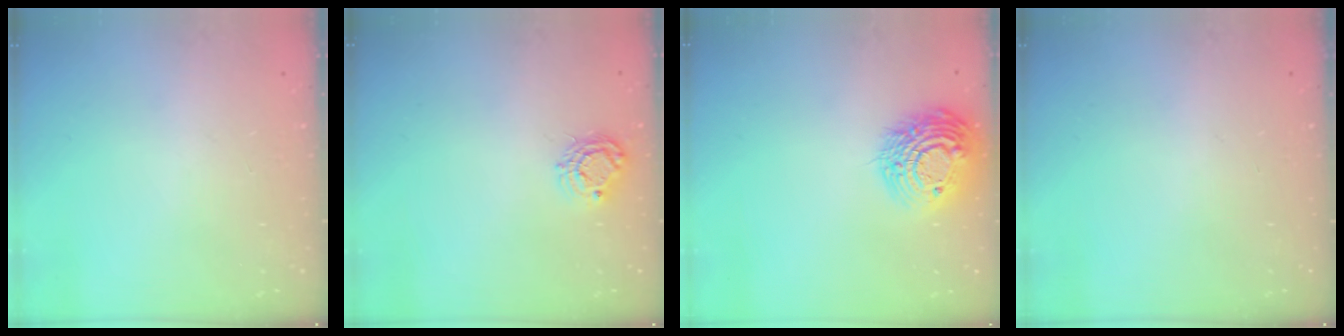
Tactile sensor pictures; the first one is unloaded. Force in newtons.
{"total": 6.6, "press": 6.6, "slide": 0.4}
{"total": 14.9, "press": 14.9, "slide": 0.9}
{"total": 0.0}